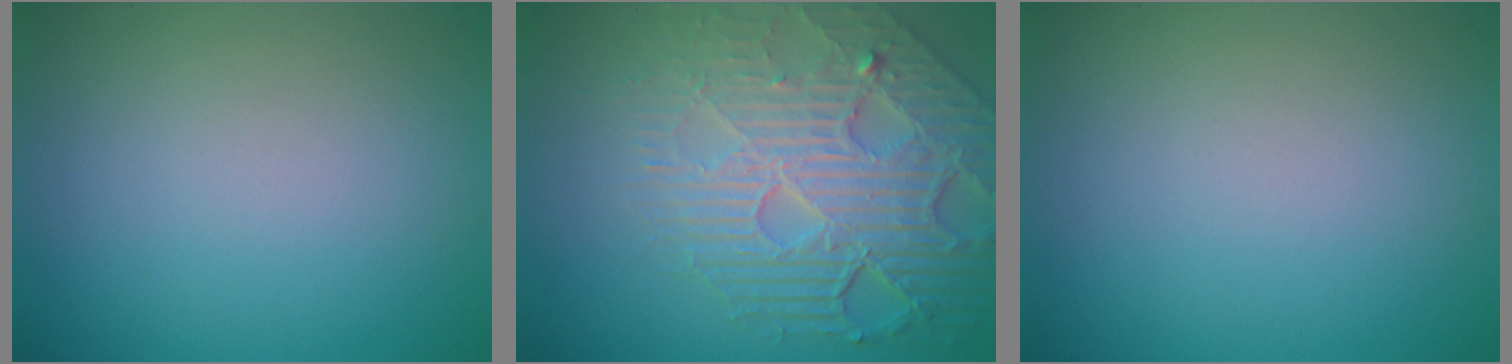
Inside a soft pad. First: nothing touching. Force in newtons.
{"total": 7.8, "press": 5.9, "slide": 5.1}
{"total": 0.0}